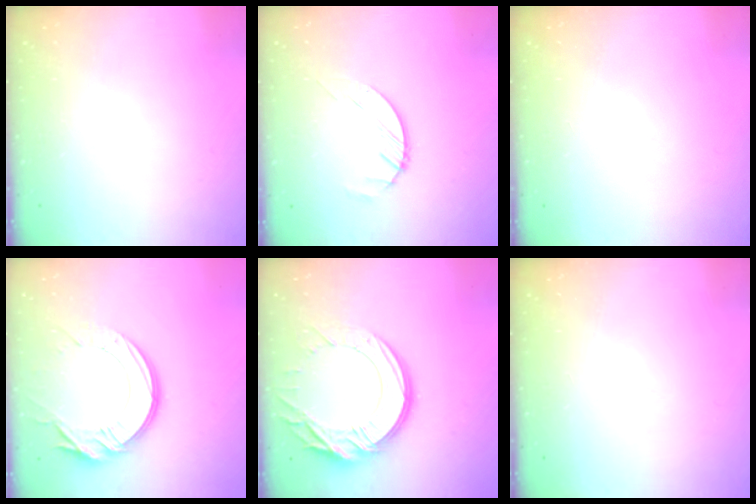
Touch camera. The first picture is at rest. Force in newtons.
{"total": 1.4, "press": 1.4, "slide": 0.2}
{"total": 0.0}
{"total": 16.4, "press": 16.4, "slide": 1.2}
{"total": 17.9, "press": 17.8, "slide": 1.9}
{"total": 0.0}